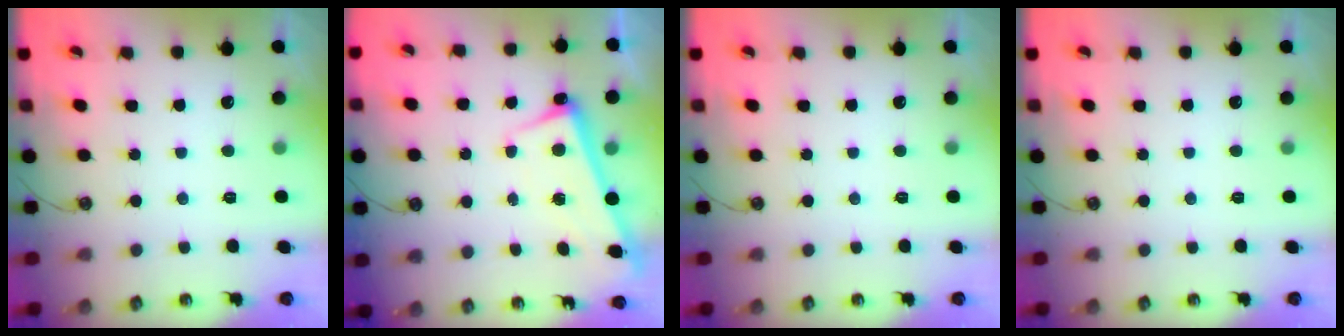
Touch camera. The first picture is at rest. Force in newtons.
{"total": 2.5, "press": 2.4, "slide": 0.9}
{"total": 0.0}
{"total": 0.0}